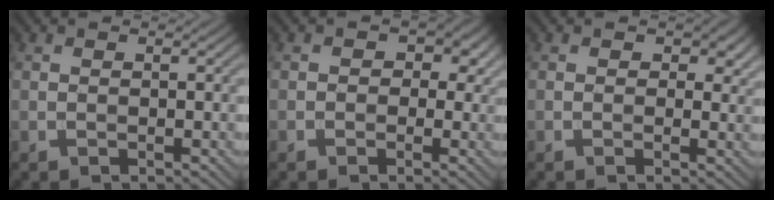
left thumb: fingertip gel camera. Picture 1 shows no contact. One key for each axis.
{"total": 3.9, "fx": 0.7, "fy": 3.3, "fz": 2.0, "tx": -0.015, "ty": 0.004, "tz": -0.008}
{"total": 2.6, "fx": 0.8, "fy": 1.8, "fz": 1.8, "tx": -0.029, "ty": -0.007, "tz": 0.011}